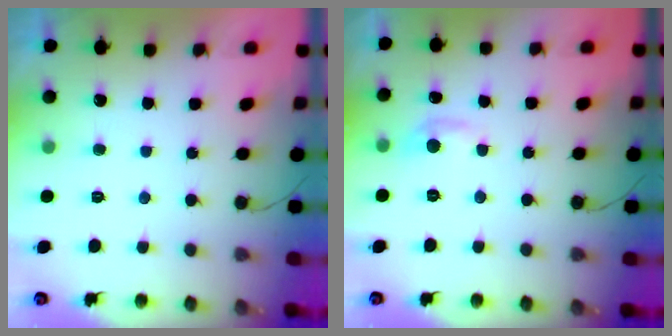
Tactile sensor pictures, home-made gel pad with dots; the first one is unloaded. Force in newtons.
{"total": 5.0, "press": 4.9, "slide": 0.8}